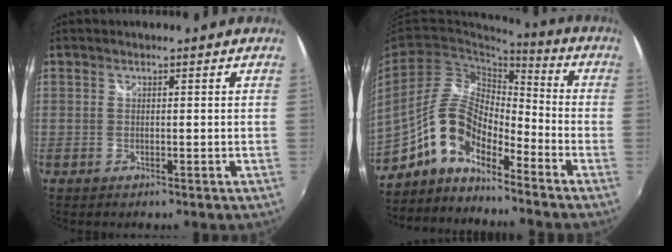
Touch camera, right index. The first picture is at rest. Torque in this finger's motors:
{"motor_torque": [1.03, -1.11, 0.66, 0.09]}